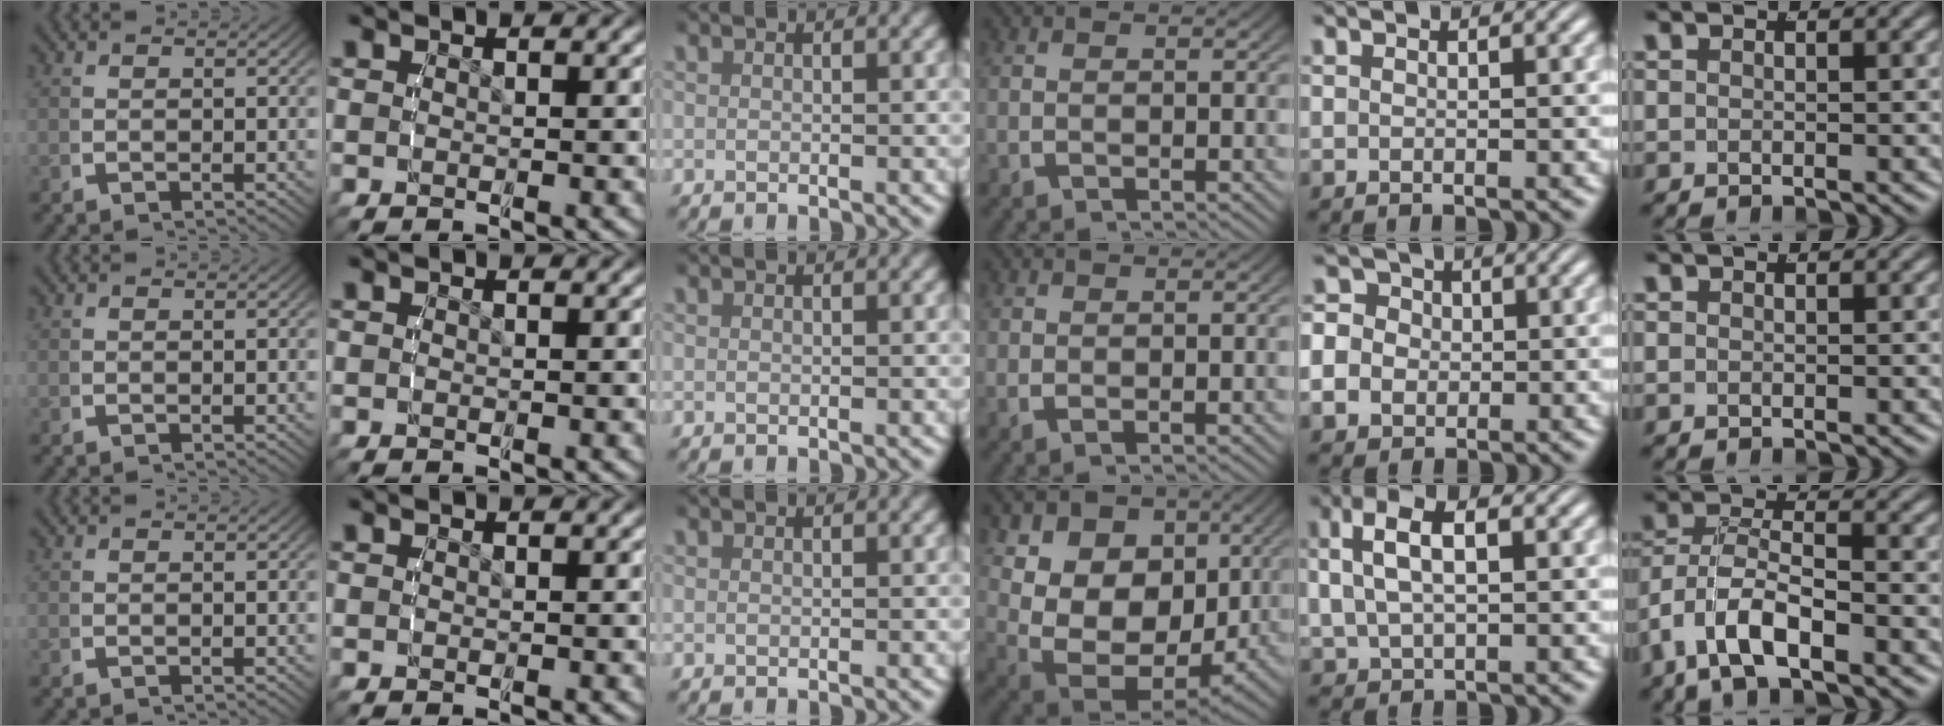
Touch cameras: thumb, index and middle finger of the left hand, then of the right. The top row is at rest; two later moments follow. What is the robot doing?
{"motion": "lift_and_place", "object": "cloth"}